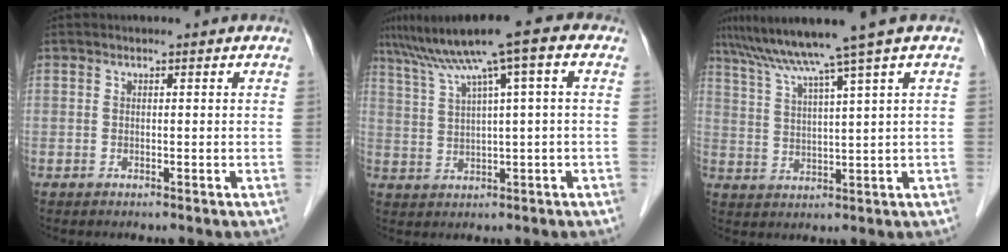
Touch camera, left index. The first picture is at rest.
{"total": 9.8, "force": [5.2, -0.2, 8.3], "torque": [-0.148, 0.039, 0.091]}
{"total": 9.8, "force": [7.2, -2.7, 6.1], "torque": [-0.102, 0.011, 0.123]}